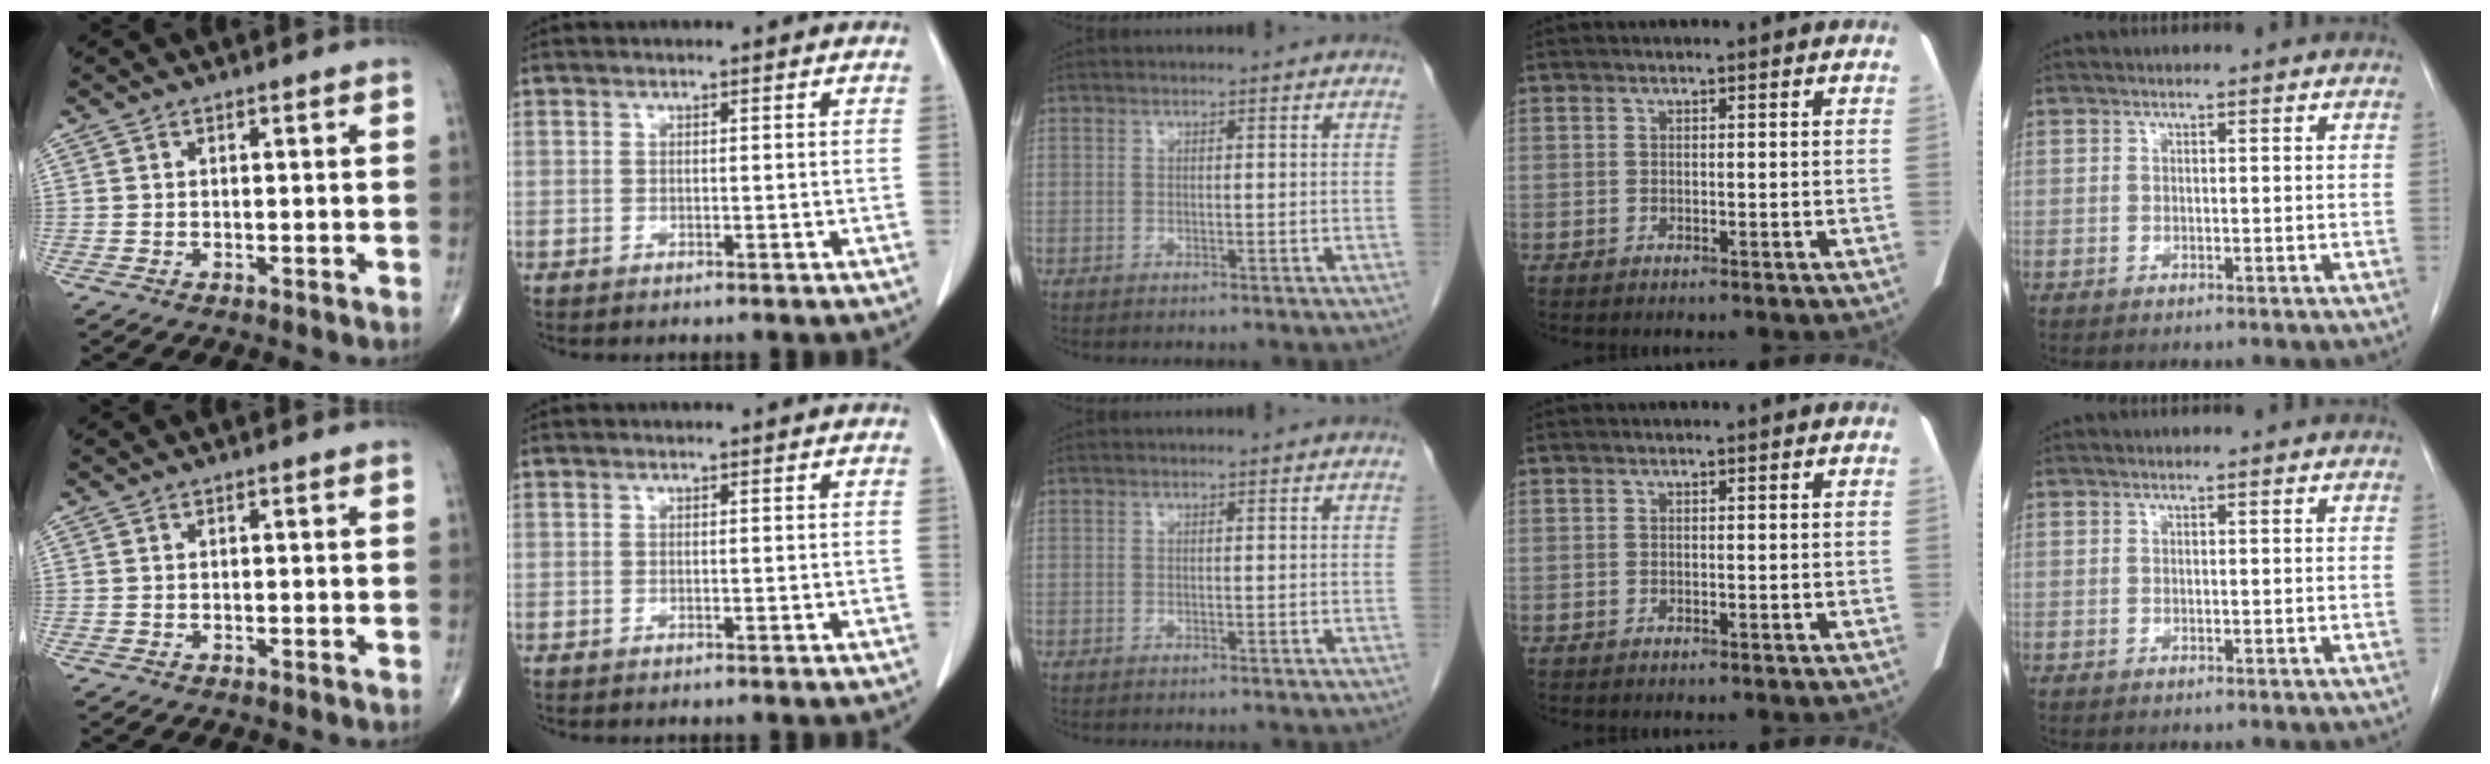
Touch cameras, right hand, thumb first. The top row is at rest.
{}